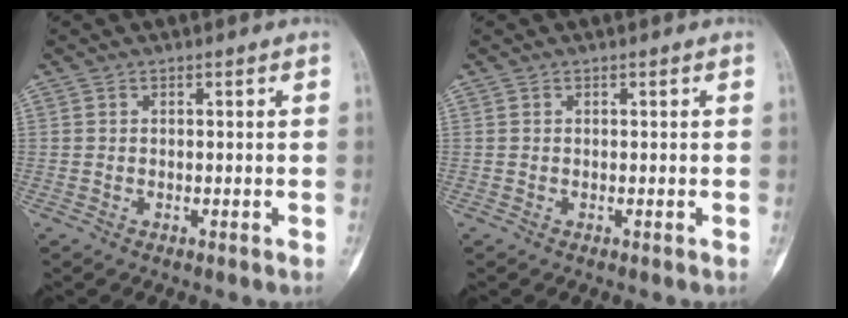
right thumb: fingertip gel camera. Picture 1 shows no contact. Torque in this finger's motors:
{"motor_torque": [0.12, 0.12, 0.05, -0.05, 0.02]}